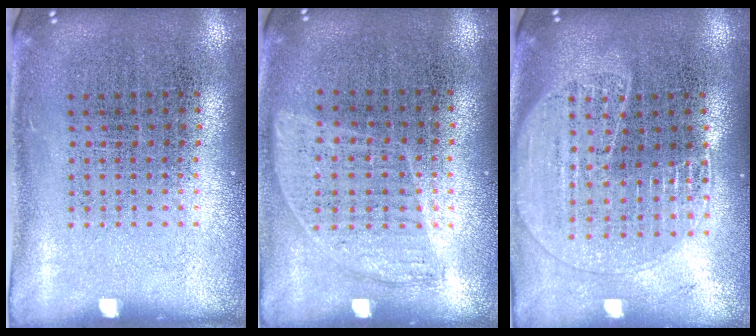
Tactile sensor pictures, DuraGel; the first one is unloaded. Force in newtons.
{"total": 0.9, "press": 0.7, "slide": 0.4}
{"total": 1.7, "press": 1.5, "slide": 0.6}